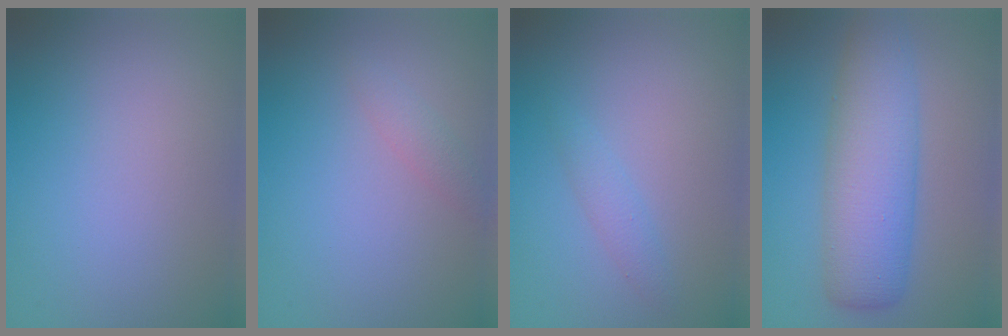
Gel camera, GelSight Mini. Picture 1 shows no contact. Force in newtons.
{"total": 1.2, "press": 1.2, "slide": 0.0}
{"total": 1.3, "press": 1.3, "slide": 0.0}
{"total": 7.3, "press": 7.3, "slide": 0.2}